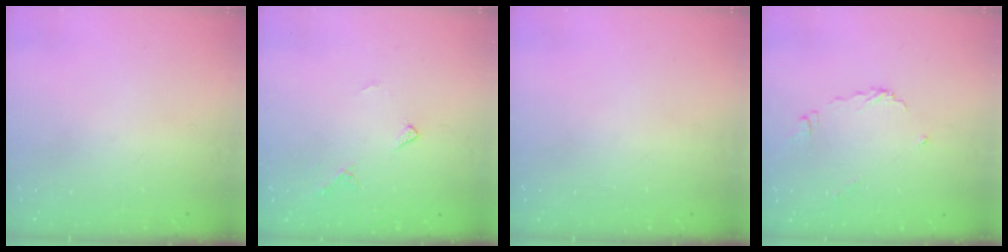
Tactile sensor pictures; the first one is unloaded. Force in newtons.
{"total": 6.4, "press": 6.4, "slide": 0.7}
{"total": 0.0}
{"total": 6.5, "press": 6.5, "slide": 0.7}